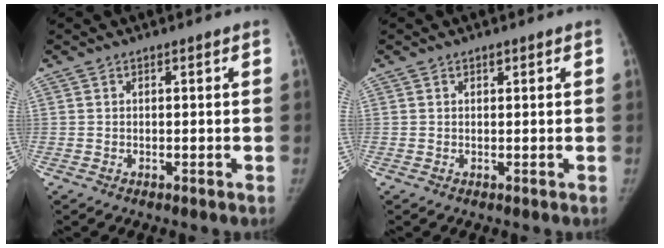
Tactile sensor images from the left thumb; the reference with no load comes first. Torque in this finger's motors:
{"motor_torque": [0.14, 0.01, 0.16, -0.25, 0.05]}